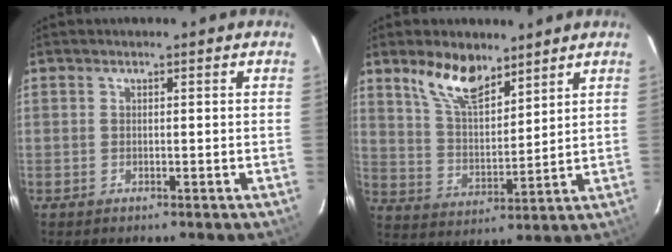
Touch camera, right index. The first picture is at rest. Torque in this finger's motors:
{"motor_torque": [0.21, 0.21, 0.18, 0.09]}